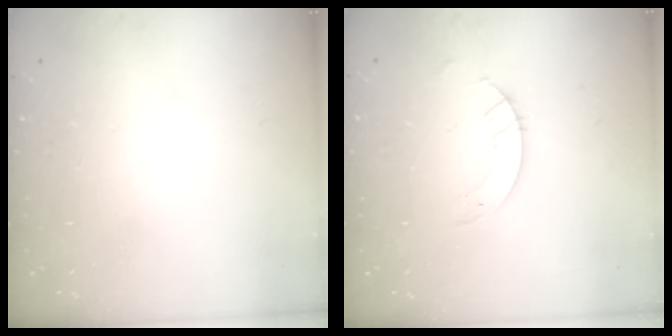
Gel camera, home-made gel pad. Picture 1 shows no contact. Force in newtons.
{"total": 3.2, "press": 3.2, "slide": 0.2}